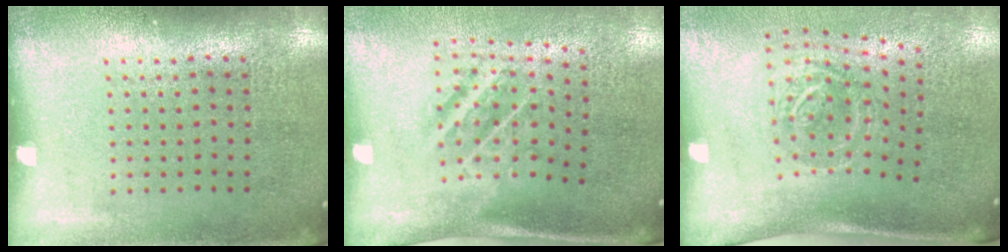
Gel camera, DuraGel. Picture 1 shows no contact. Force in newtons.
{"total": 1.9, "press": 1.2, "slide": 1.5}
{"total": 2.0, "press": 1.2, "slide": 1.6}